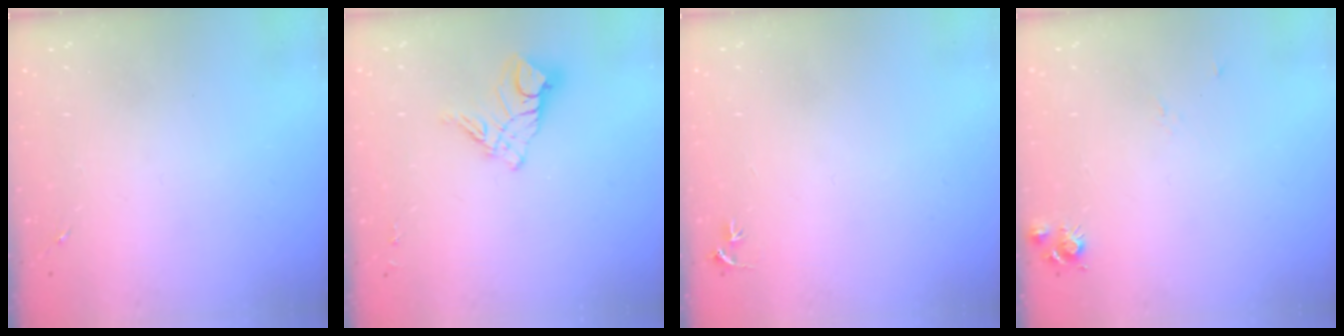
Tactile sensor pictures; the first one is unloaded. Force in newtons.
{"total": 11.3, "press": 11.3, "slide": 1.1}
{"total": 3.1, "press": 3.1, "slide": 0.3}
{"total": 6.5, "press": 6.5, "slide": 0.8}